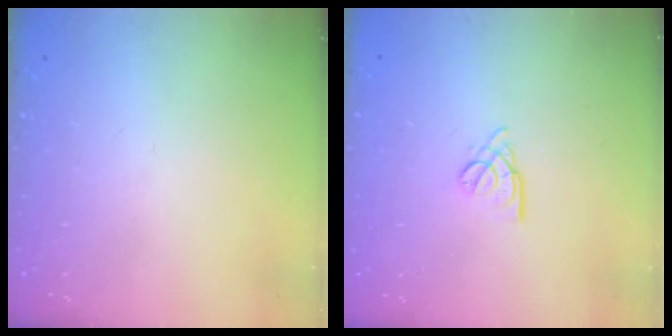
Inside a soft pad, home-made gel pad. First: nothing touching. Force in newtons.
{"total": 3.0, "press": 2.9, "slide": 0.5}